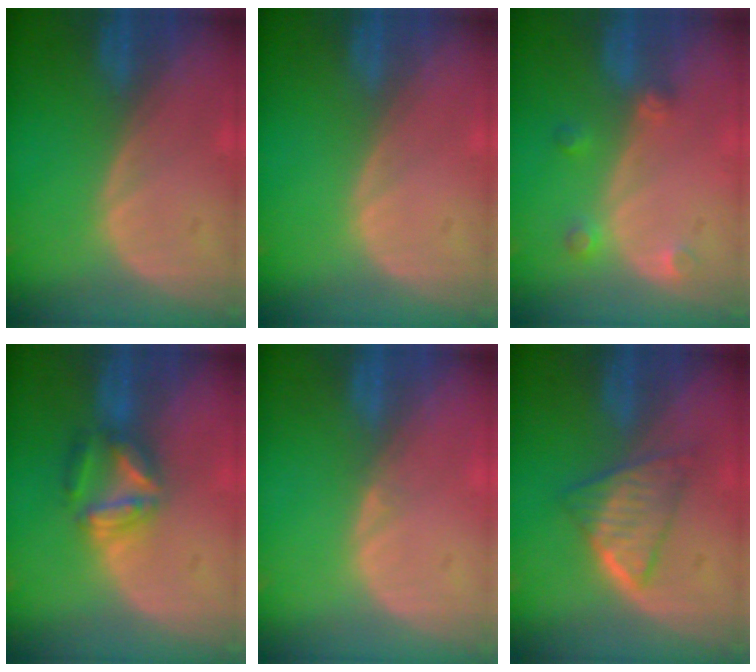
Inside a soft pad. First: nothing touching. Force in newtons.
{"total": 0.0}
{"total": 2.8, "press": 2.7, "slide": 0.7}
{"total": 5.7, "press": 5.7, "slide": 0.4}
{"total": 0.6, "press": 0.4, "slide": 0.5}
{"total": 5.7, "press": 5.5, "slide": 1.6}